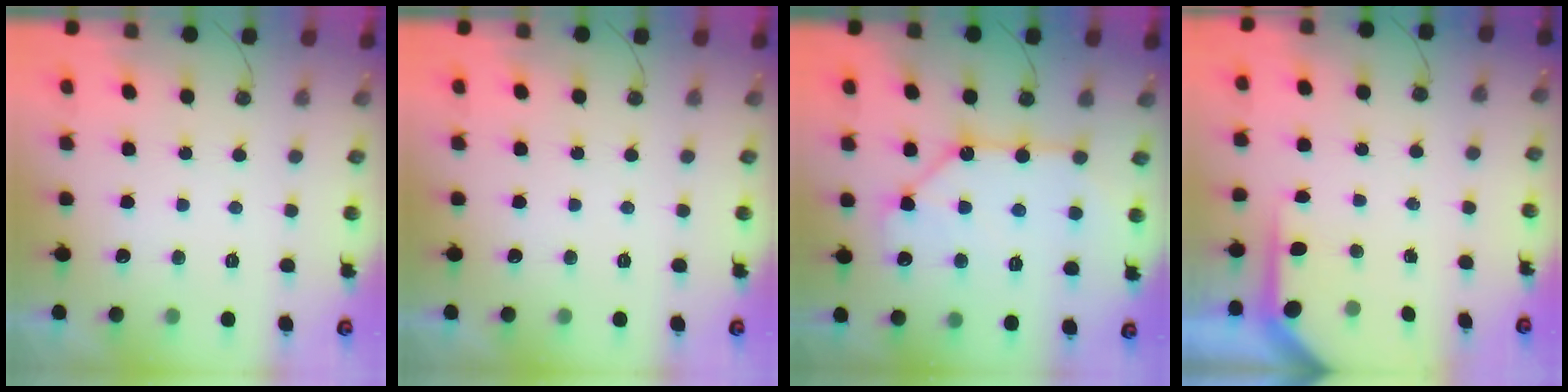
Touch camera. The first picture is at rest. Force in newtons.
{"total": 0.0}
{"total": 13.5, "press": 13.5, "slide": 1.4}
{"total": 4.9, "press": 4.9, "slide": 0.3}